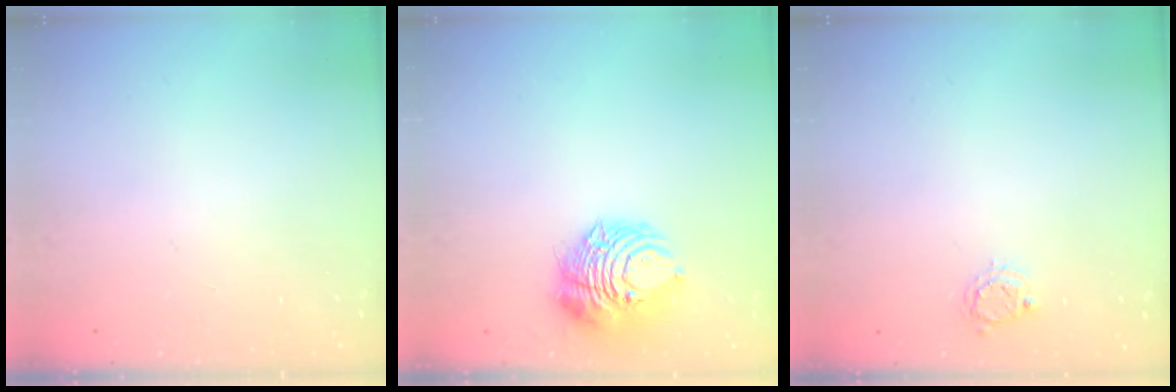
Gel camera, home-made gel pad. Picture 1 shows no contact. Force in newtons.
{"total": 9.5, "press": 9.4, "slide": 1.3}
{"total": 4.5, "press": 4.4, "slide": 0.2}